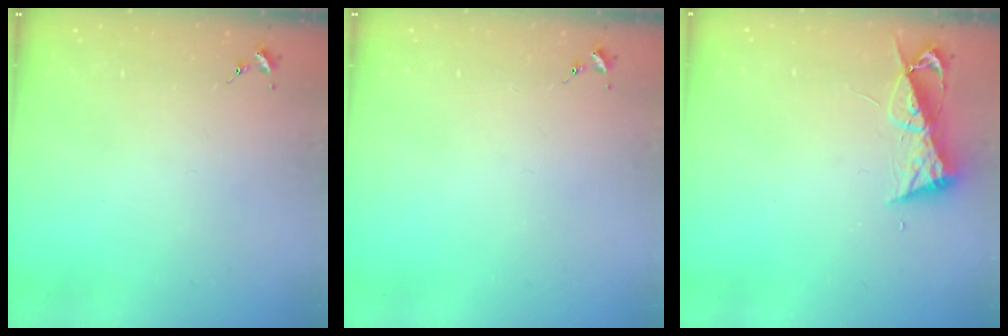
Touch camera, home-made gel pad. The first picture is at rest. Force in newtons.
{"total": 0.0}
{"total": 8.3, "press": 8.2, "slide": 0.8}